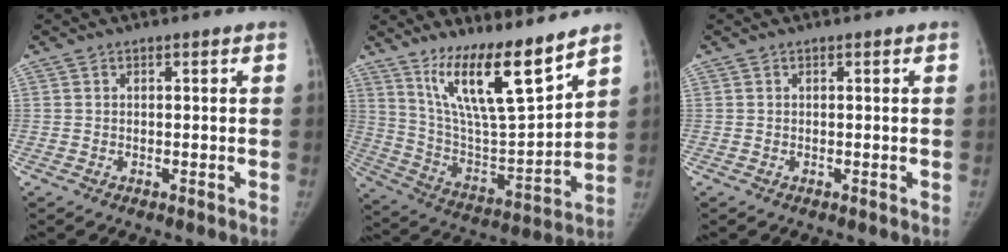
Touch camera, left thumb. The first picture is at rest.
{"total": 17.8, "force": [12.5, 3.3, 12.2], "torque": [-0.184, -0.081, 0.236]}
{"total": 0.0}